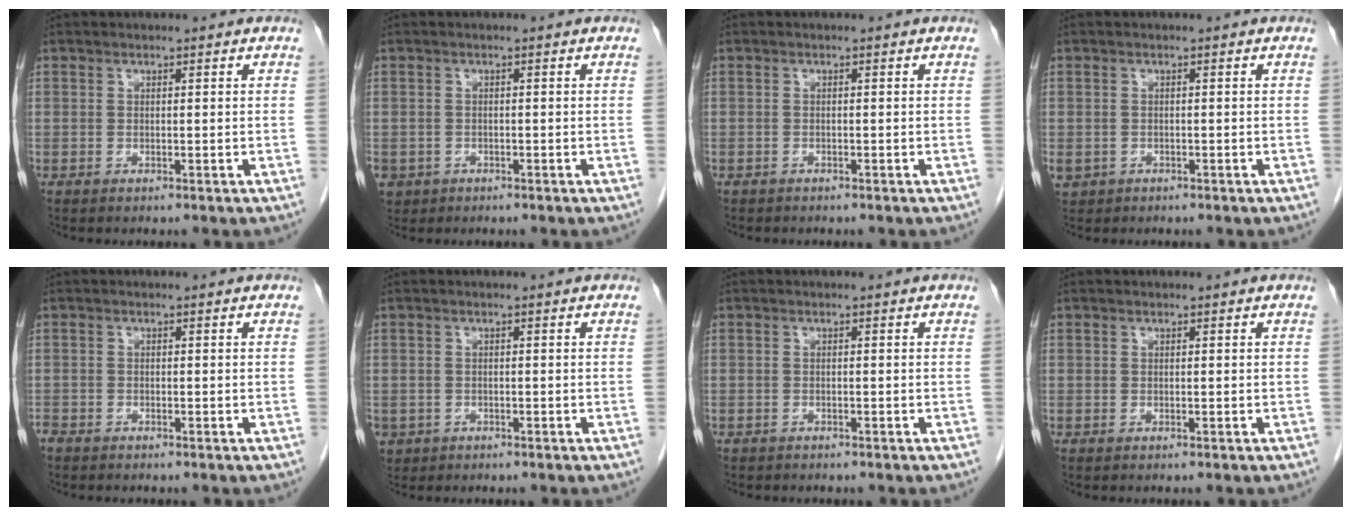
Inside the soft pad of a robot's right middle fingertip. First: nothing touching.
{"total": 3.7, "force": [-2.0, 3.0, 0.8], "torque": [-0.018, 0.001, -0.030]}
{"total": 0.8, "force": [-0.7, 0.4, 0.1], "torque": [-0.017, -0.001, -0.012]}
{"total": 3.0, "force": [-1.6, 2.5, 0.6], "torque": [-0.016, 0.000, -0.023]}
{"total": 1.9, "force": [-1.7, 0.9, 0.4], "torque": [-0.016, -0.003, -0.032]}
{"total": 2.8, "force": [-1.5, 2.3, 0.5], "torque": [-0.011, 0.000, -0.022]}
{"total": 1.1, "force": [-1.0, 0.6, 0.2], "torque": [-0.017, -0.001, -0.014]}
{"total": 0.0}